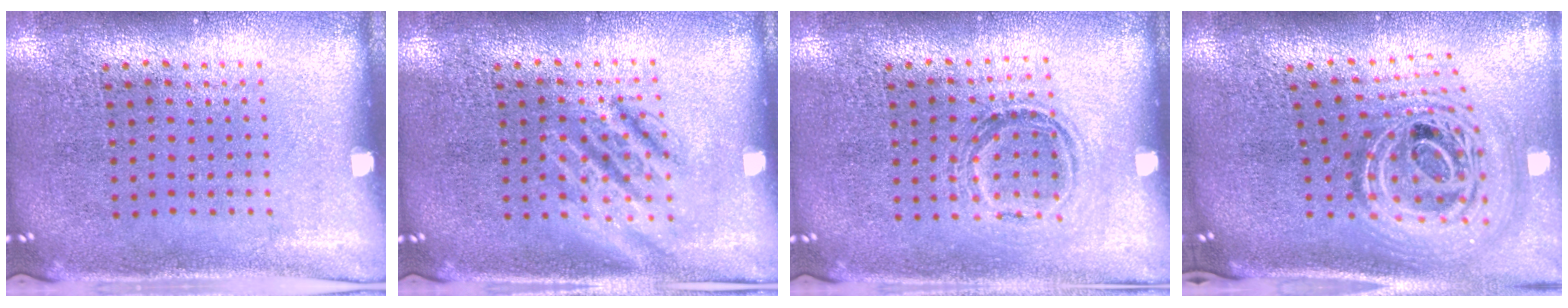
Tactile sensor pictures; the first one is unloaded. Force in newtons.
{"total": 2.7, "press": 2.6, "slide": 0.4}
{"total": 1.1, "press": 0.9, "slide": 0.6}
{"total": 2.9, "press": 2.0, "slide": 2.1}